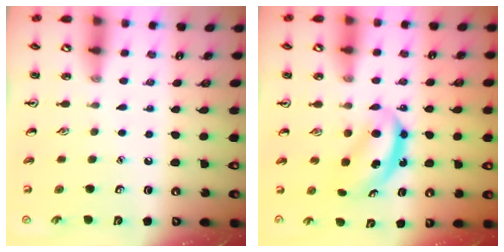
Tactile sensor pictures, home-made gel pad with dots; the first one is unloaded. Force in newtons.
{"total": 5.9, "press": 5.8, "slide": 0.8}